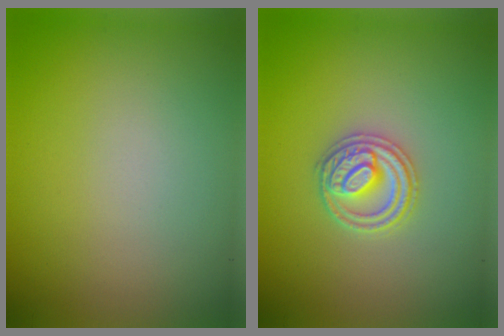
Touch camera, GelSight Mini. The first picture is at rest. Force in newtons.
{"total": 2.8, "press": 2.8, "slide": 0.4}